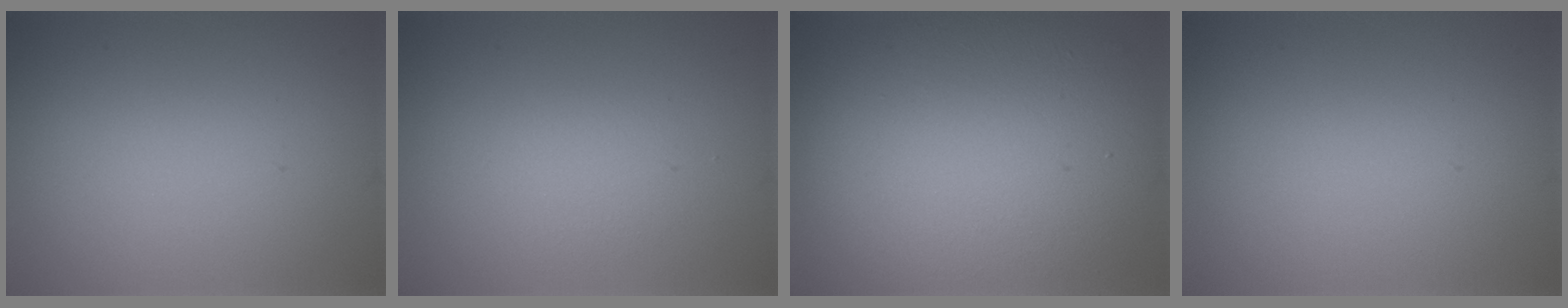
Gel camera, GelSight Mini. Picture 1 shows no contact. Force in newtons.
{"total": 1.4, "press": 1.4, "slide": 0.0}
{"total": 12.9, "press": 12.8, "slide": 1.4}
{"total": 0.0}